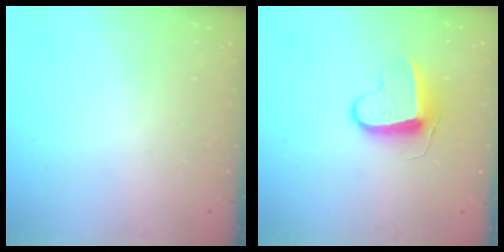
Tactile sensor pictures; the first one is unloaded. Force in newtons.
{"total": 9.0, "press": 9.0, "slide": 0.2}